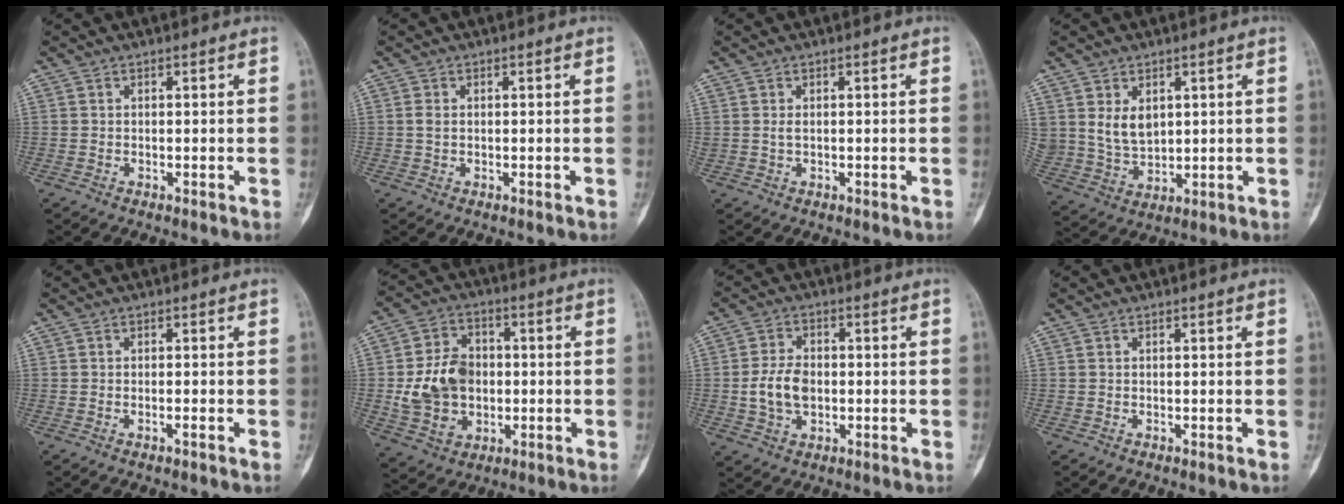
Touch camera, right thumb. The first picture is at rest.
{"total": 1.2, "force": [0.1, 0.8, 0.9], "torque": [-0.014, 0.001, 0.000]}
{"total": 1.0, "force": [0.2, 0.6, 0.8], "torque": [-0.012, 0.001, 0.006]}
{"total": 7.0, "force": [2.3, 4.9, 4.4], "torque": [-0.061, -0.014, 0.060]}
{"total": 0.9, "force": [-0.4, 0.1, 0.7], "torque": [-0.017, 0.004, -0.006]}
{"total": 13.3, "force": [-0.7, 10.4, 8.2], "torque": [-0.119, 0.014, -0.007]}
{"total": 7.4, "force": [-0.7, 5.1, 5.4], "torque": [-0.097, 0.007, -0.014]}
{"total": 0.0}